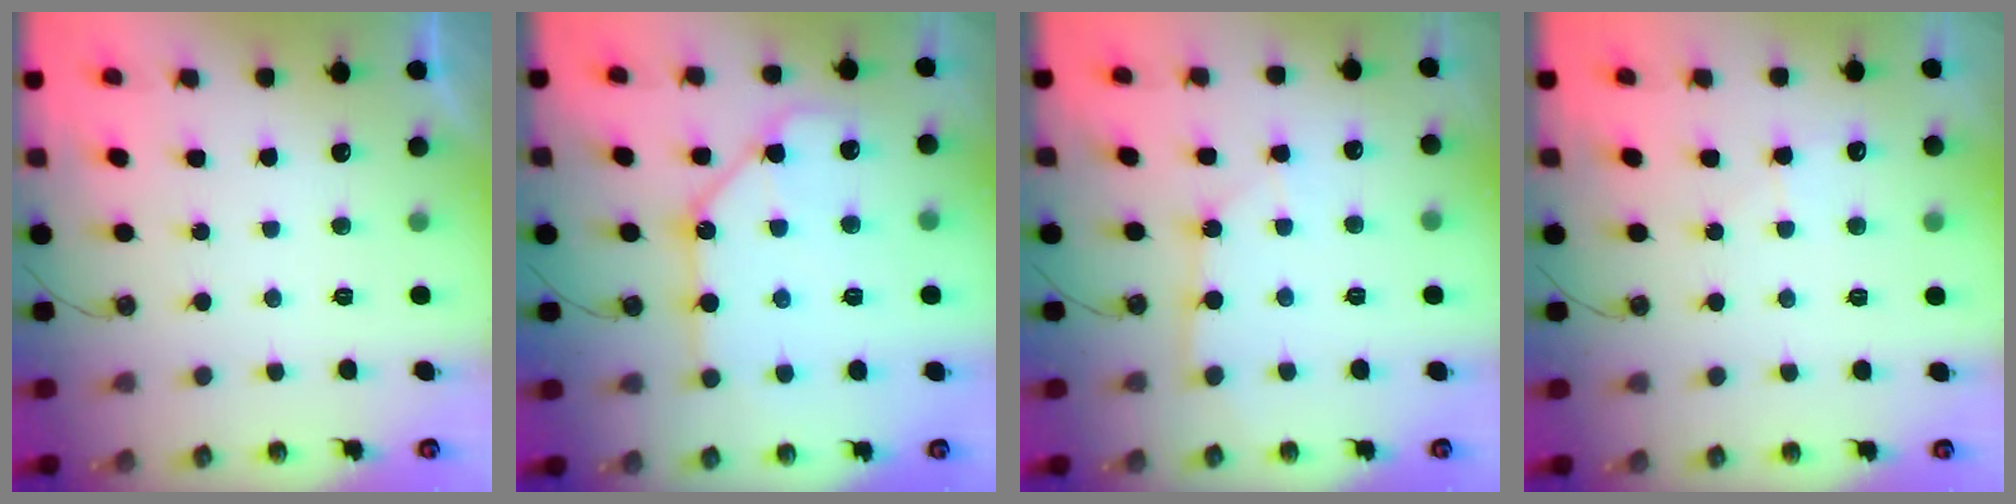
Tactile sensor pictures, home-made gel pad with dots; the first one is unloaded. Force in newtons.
{"total": 12.8, "press": 12.7, "slide": 1.3}
{"total": 4.8, "press": 4.8, "slide": 0.4}
{"total": 4.9, "press": 4.8, "slide": 0.6}